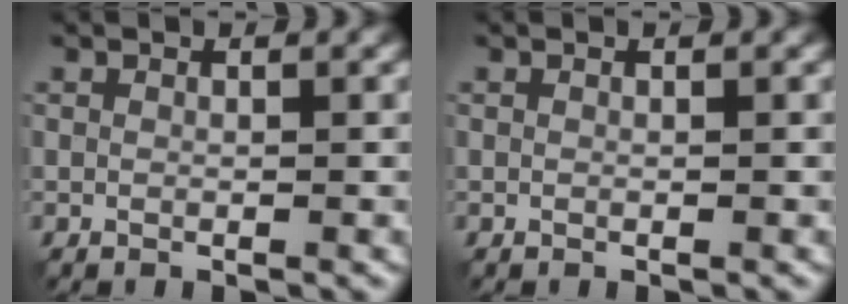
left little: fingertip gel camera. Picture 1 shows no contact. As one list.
[{"total": 0.0}]